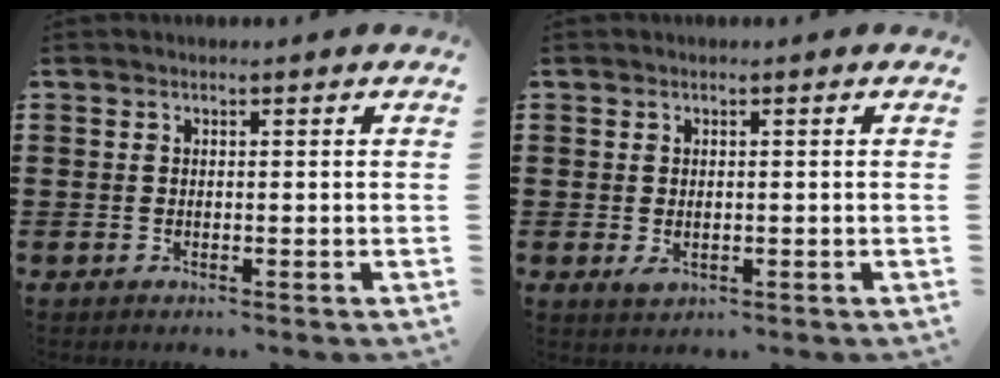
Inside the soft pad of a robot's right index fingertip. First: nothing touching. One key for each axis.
{"total": 1.4, "fx": -0.2, "fy": 0.8, "fz": 1.1, "tx": -0.022, "ty": 0.001, "tz": -0.004}